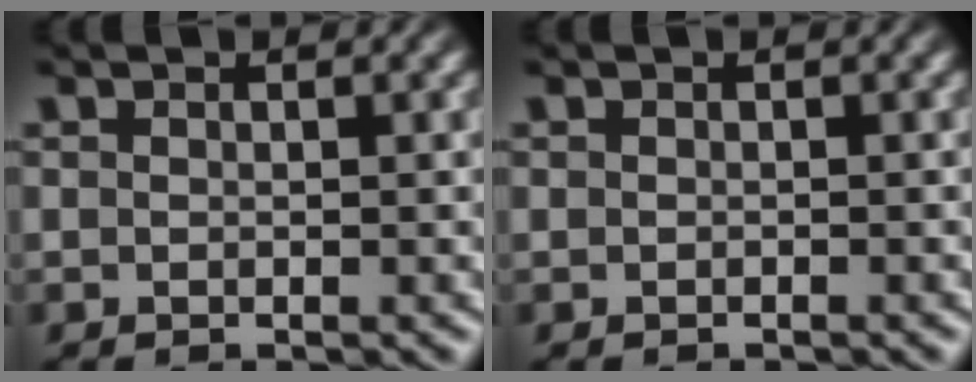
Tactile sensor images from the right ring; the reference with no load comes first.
{"total": 0.6, "force": [-0.4, -0.2, -0.2], "torque": [0.005, -0.005, -0.003]}